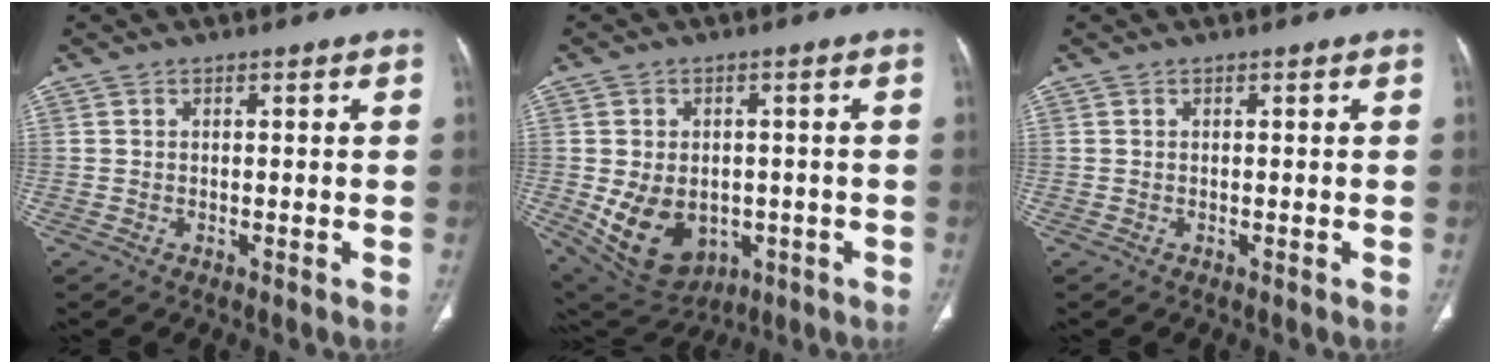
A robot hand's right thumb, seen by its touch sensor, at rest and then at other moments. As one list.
[{"total": 13.3, "force": [-3.0, 9.9, 8.3], "torque": [-0.129, 0.005, -0.017]}, {"total": 0.0}]